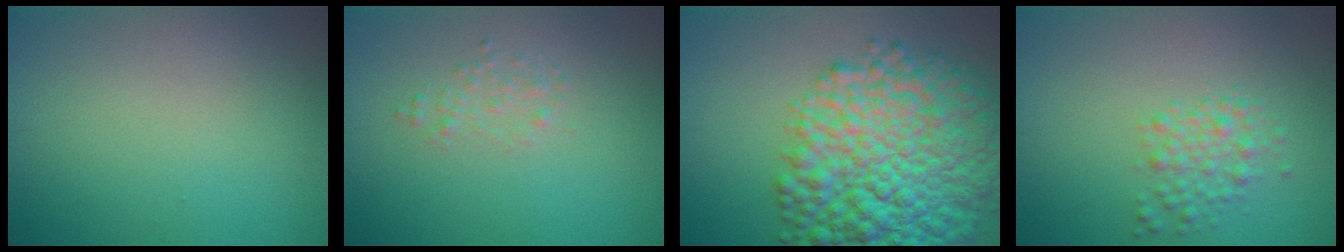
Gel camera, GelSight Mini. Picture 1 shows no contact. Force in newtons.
{"total": 1.0, "press": 1.0, "slide": 0.1}
{"total": 12.8, "press": 12.8, "slide": 0.4}
{"total": 2.3, "press": 2.3, "slide": 0.0}